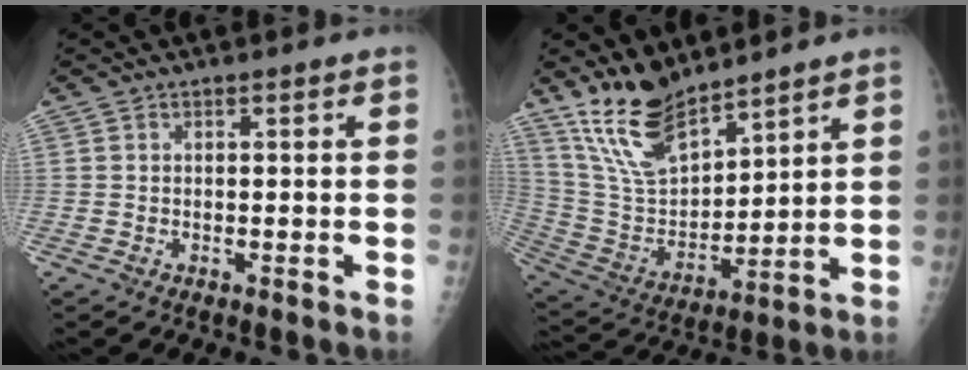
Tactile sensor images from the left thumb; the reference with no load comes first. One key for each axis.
{"total": 14.0, "fx": 11.4, "fy": 4.7, "fz": 6.5, "tx": -0.101, "ty": -0.063, "tz": 0.235}